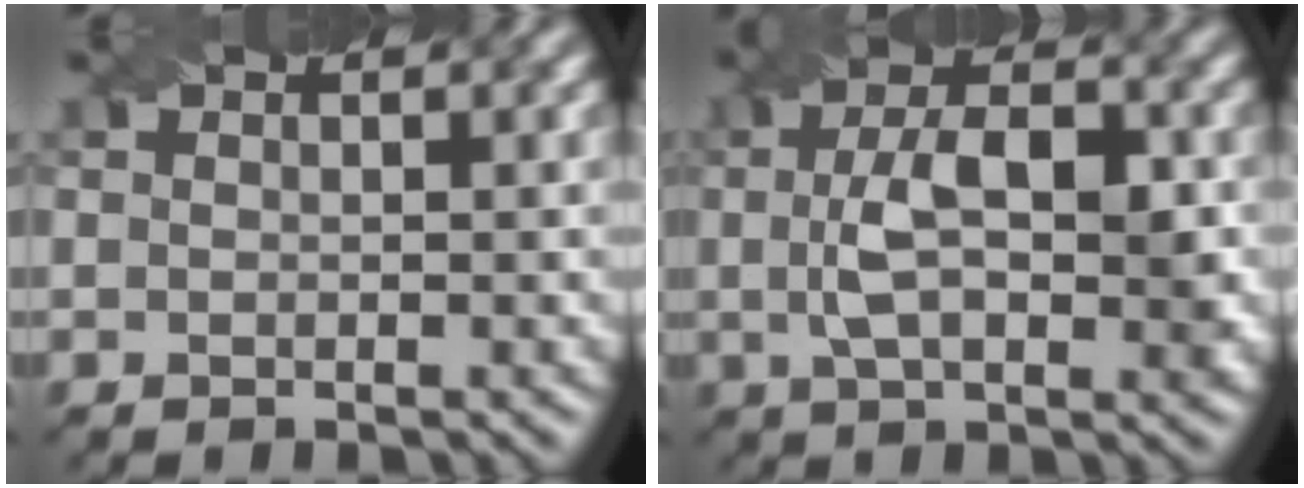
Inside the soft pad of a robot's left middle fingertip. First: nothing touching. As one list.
[{"total": 6.3, "force": [0.1, 3.0, 5.6], "torque": [-0.097, 0.003, -0.001]}]